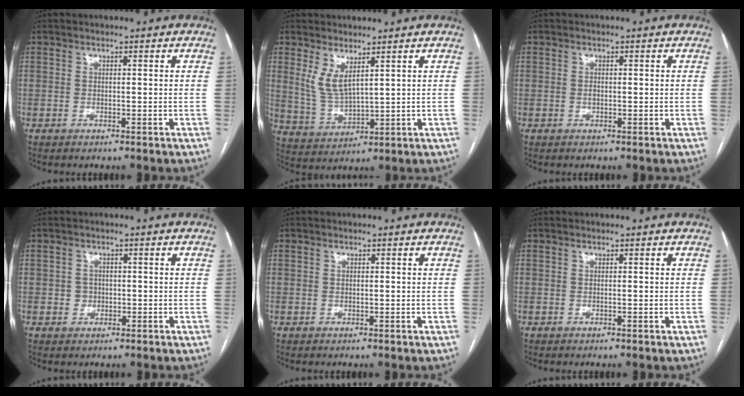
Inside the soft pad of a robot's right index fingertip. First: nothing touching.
{"total": 5.5, "force": [2.9, 1.8, 4.3], "torque": [-0.097, -0.012, 0.072]}
{"total": 0.6, "force": [-0.1, 0.4, 0.5], "torque": [-0.012, 0.001, -0.003]}
{"total": 1.7, "force": [-0.4, 1.6, 0.4], "torque": [-0.003, 0.006, -0.005]}
{"total": 0.0}
{"total": 0.0}